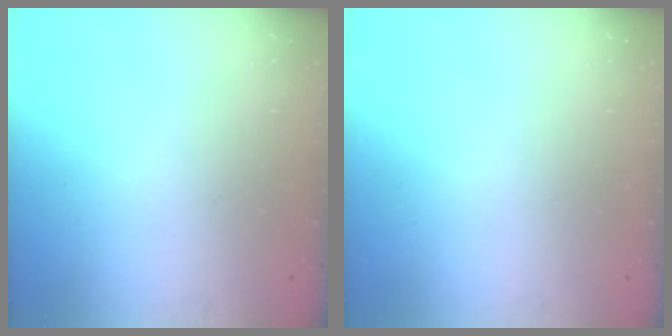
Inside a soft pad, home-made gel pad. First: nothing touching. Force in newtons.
{"total": 0.0}